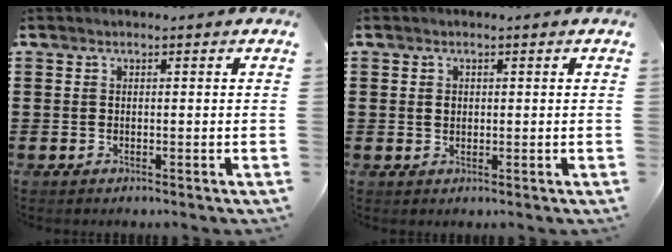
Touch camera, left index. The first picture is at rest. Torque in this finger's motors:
{"motor_torque": [0.33, 0.32, 0.24, 0.01]}